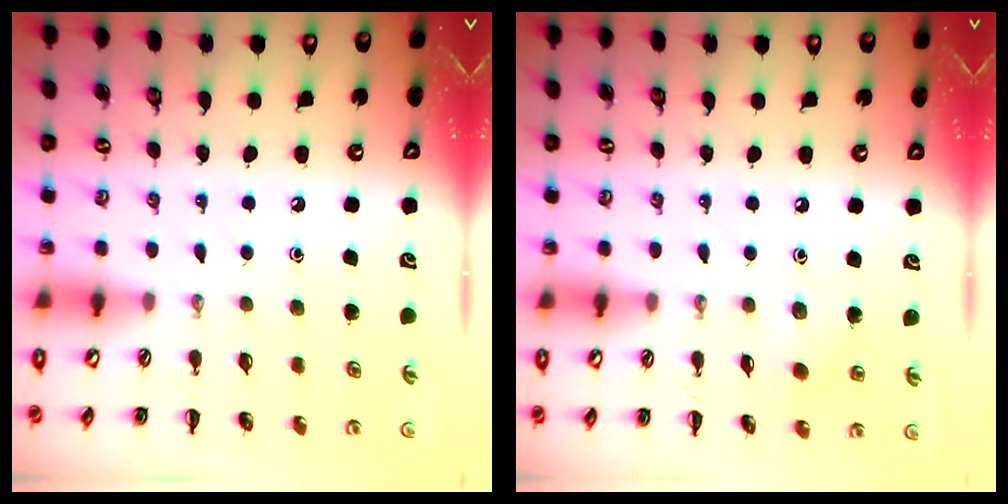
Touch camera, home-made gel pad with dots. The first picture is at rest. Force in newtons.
{"total": 5.2, "press": 4.9, "slide": 1.6}